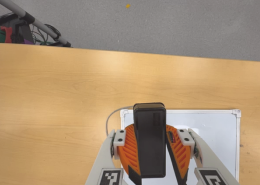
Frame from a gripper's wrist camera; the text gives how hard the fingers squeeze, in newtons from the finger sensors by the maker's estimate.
{"total": 9.7, "left": 9.6, "right": 9.8}